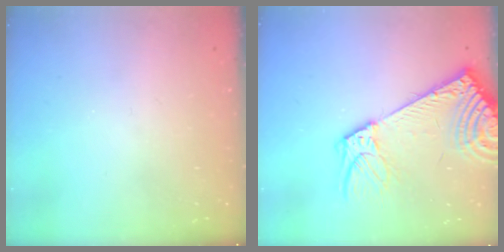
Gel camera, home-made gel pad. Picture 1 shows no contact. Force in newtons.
{"total": 14.8, "press": 14.4, "slide": 3.5}